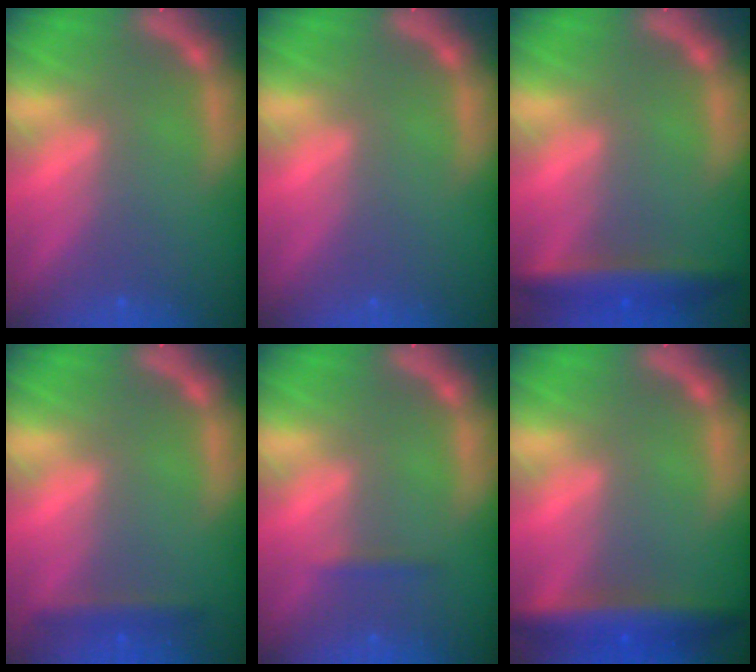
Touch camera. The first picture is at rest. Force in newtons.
{"total": 0.0}
{"total": 4.5}
{"total": 1.9}
{"total": 0.9}
{"total": 5.5}